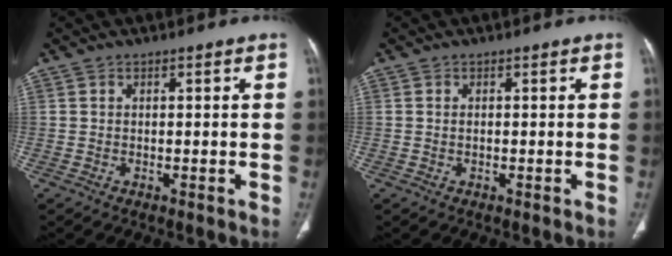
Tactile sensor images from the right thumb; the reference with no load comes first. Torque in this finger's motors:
{"motor_torque": [-0.21, 0.28, -0.16, 0.58, -0.02]}